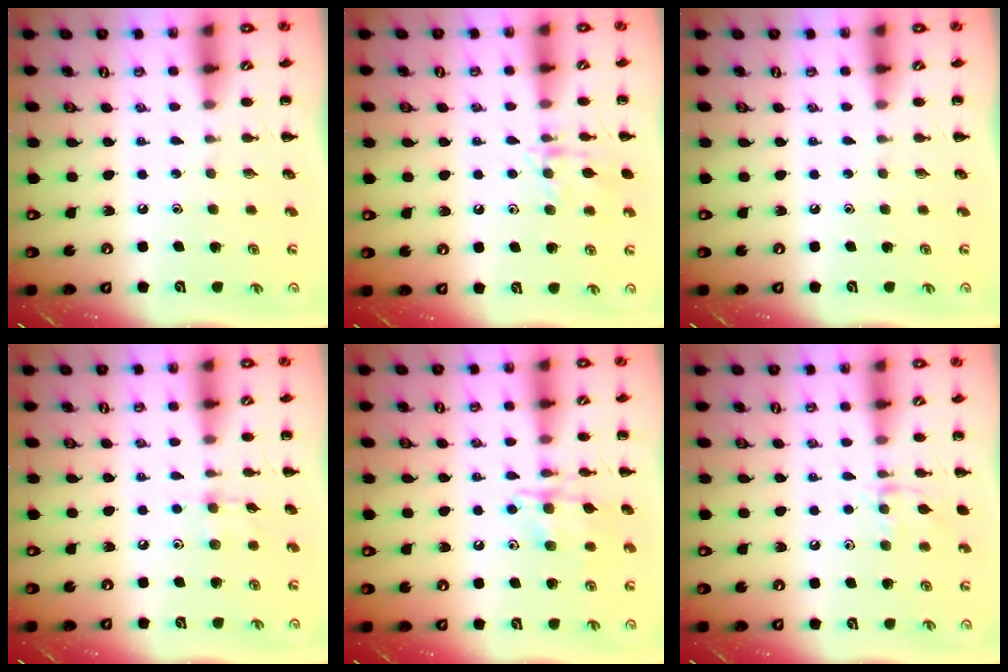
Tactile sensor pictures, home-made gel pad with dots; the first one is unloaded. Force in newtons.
{"total": 9.9, "press": 9.9, "slide": 0.8}
{"total": 0.0}
{"total": 4.0, "press": 3.7, "slide": 1.4}
{"total": 12.2, "press": 12.2, "slide": 0.8}
{"total": 8.5, "press": 8.4, "slide": 1.2}